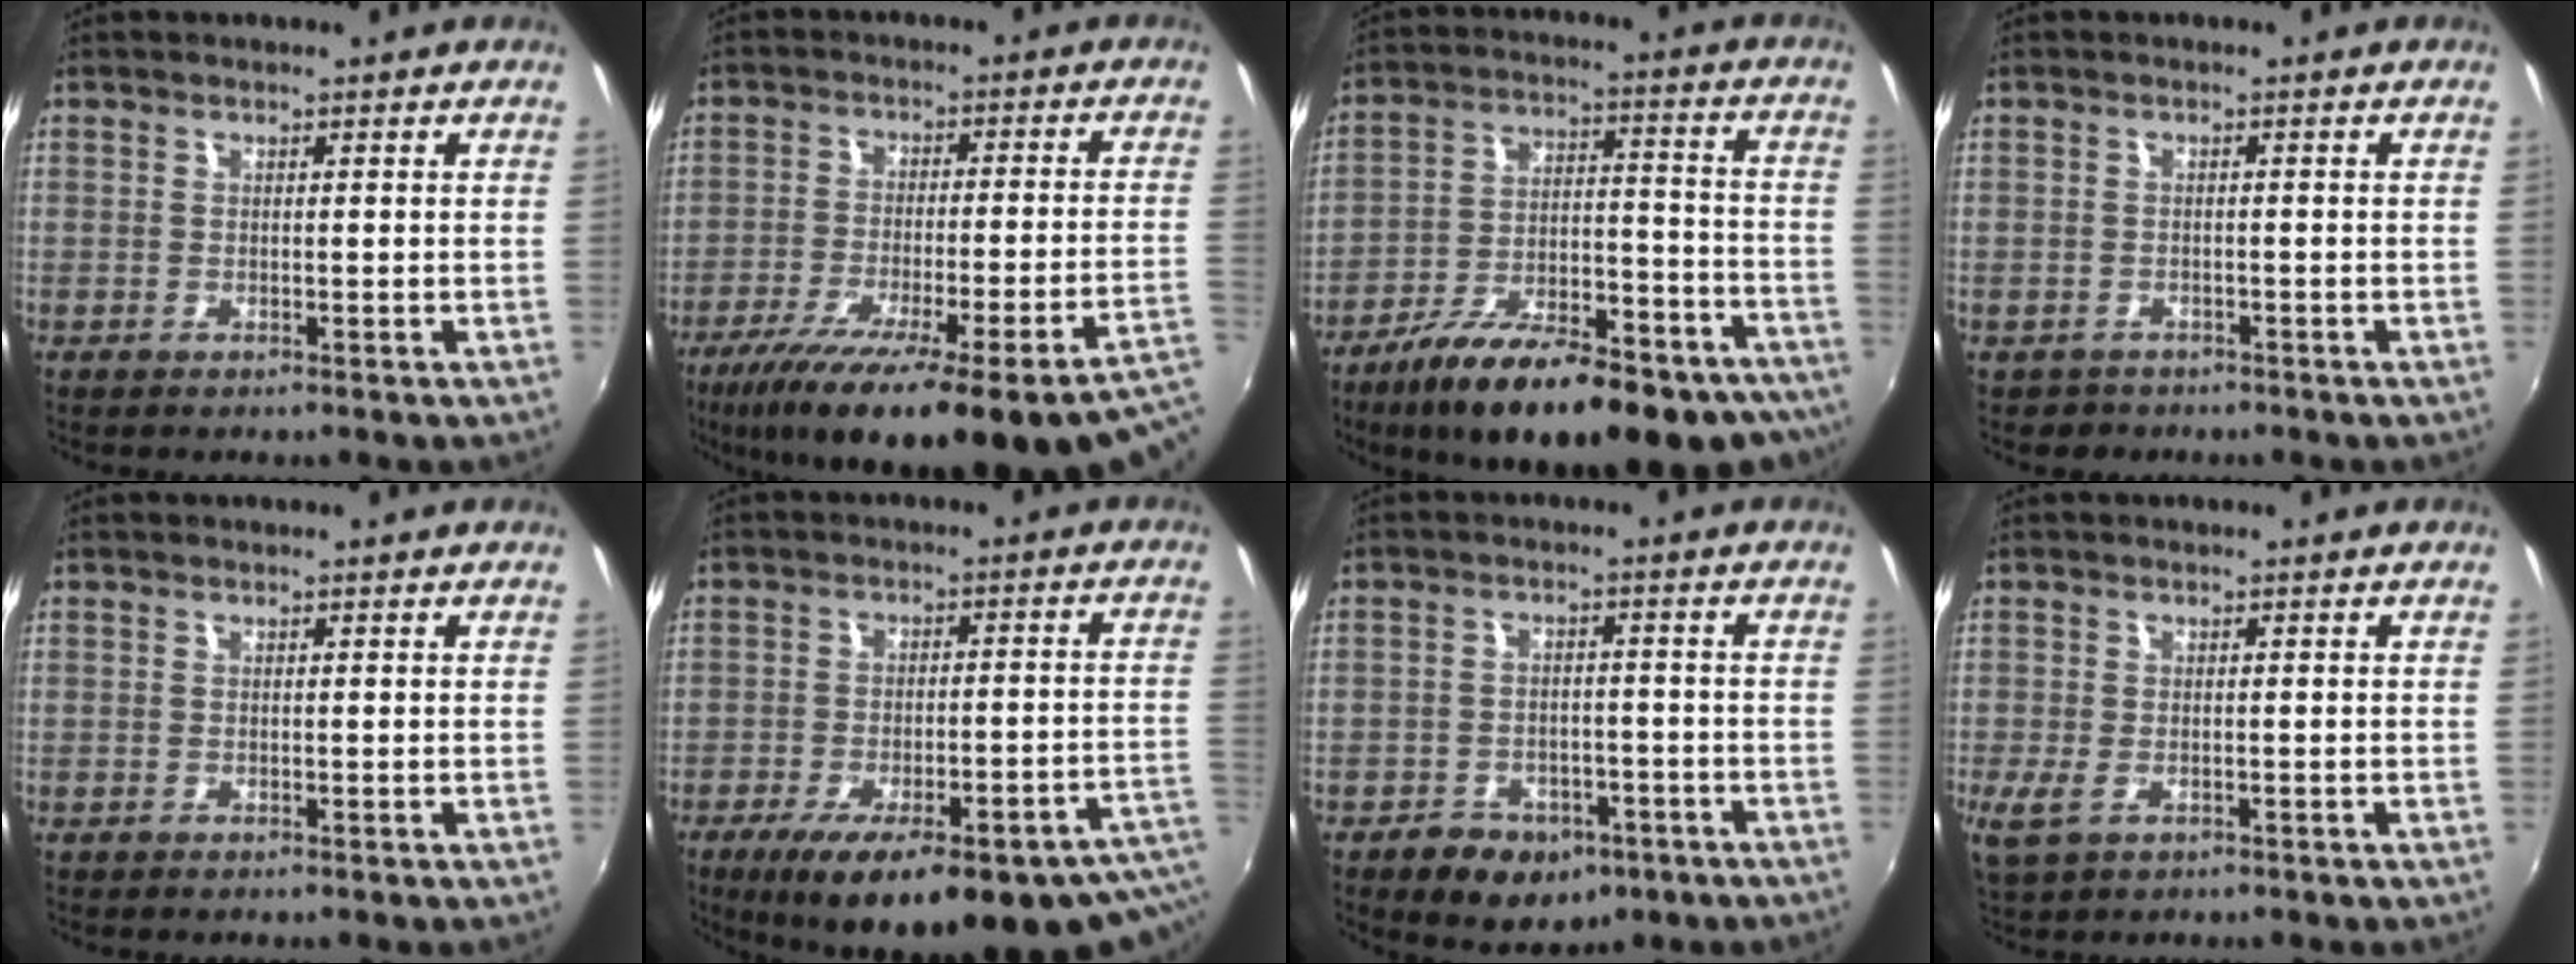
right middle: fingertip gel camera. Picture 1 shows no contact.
{"total": 26.6, "force": [-18.4, 2.9, 19.0], "torque": [-0.278, -0.066, -0.253]}
{"total": 26.7, "force": [-19.2, 8.9, 16.3], "torque": [-0.264, -0.022, -0.267]}
{"total": 2.0, "force": [-1.4, 1.5, 0.1], "torque": [-0.009, -0.002, -0.019]}
{"total": 0.0}
{"total": 25.6, "force": [-17.1, 7.4, 17.6], "torque": [-0.243, -0.036, -0.214]}
{"total": 10.9, "force": [-6.7, 6.9, 5.2], "torque": [-0.123, 0.007, -0.076]}
{"total": 3.7, "force": [-1.8, 1.7, 2.8], "torque": [-0.062, -0.012, -0.025]}